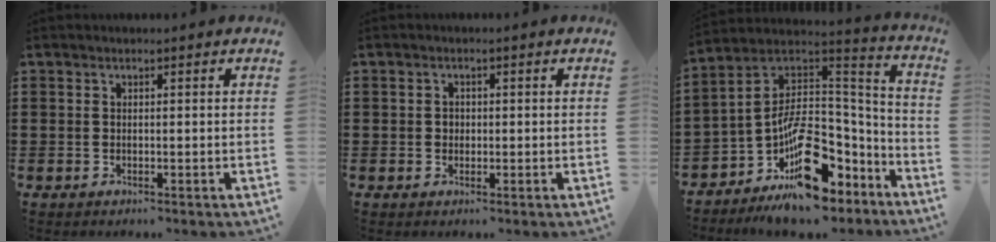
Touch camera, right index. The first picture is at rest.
{"total": 1.1, "force": [0.0, 1.0, 0.5], "torque": [-0.013, 0.005, 0.000]}
{"total": 12.4, "force": [-6.9, 6.4, 8.1], "torque": [-0.135, -0.009, -0.124]}